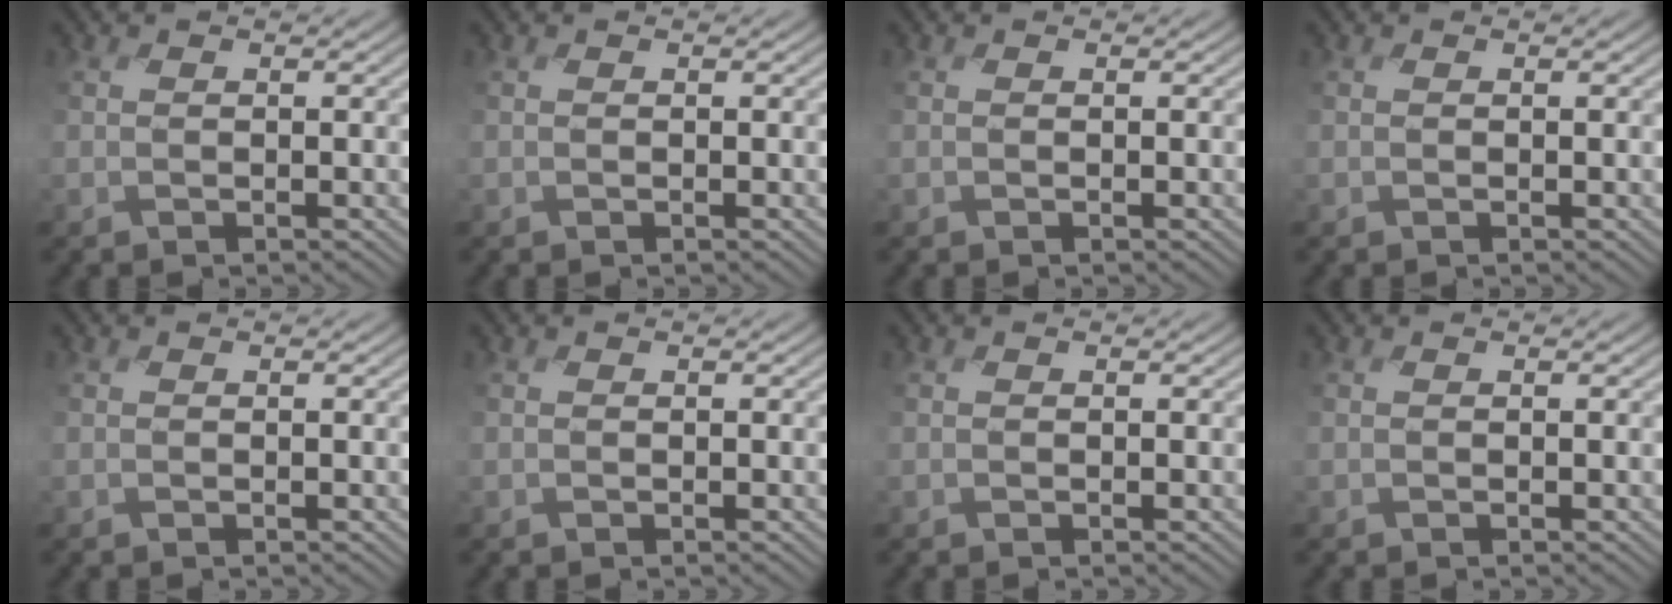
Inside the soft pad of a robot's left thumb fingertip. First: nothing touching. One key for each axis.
{"total": 0.0}
{"total": 0.0}
{"total": 0.0}
{"total": 0.0}
{"total": 0.0}
{"total": 0.0}
{"total": 0.0}